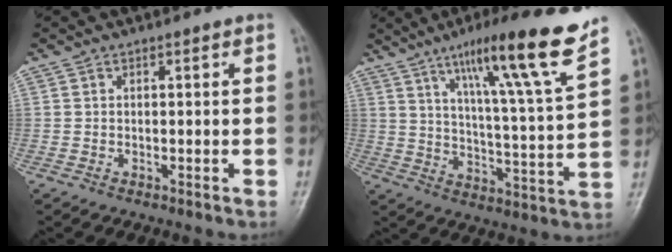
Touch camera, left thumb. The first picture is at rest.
{"total": 17.8, "force": [11.5, 0.4, 13.5], "torque": [-0.196, -0.058, 0.177]}